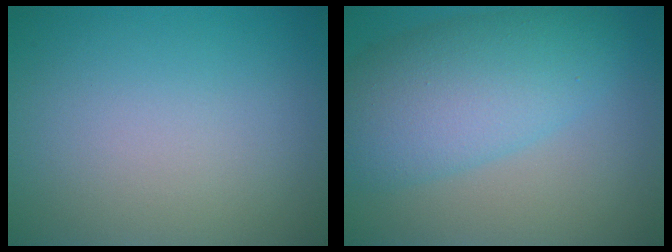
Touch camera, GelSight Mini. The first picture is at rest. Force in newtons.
{"total": 7.6, "press": 7.6, "slide": 0.1}